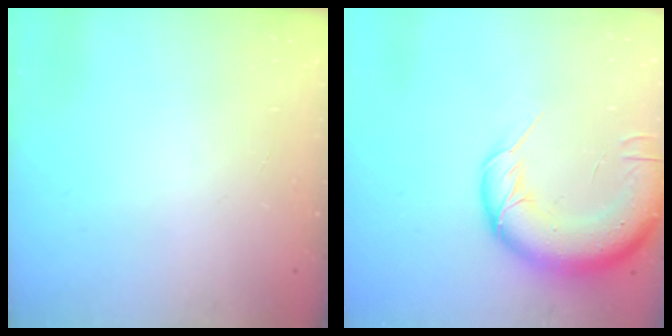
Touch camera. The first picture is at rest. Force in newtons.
{"total": 17.4, "press": 16.9, "slide": 3.9}